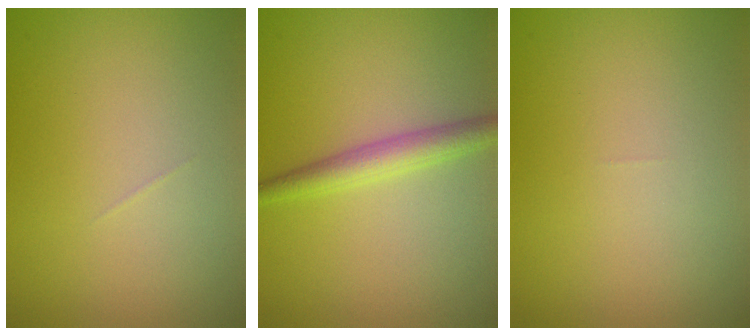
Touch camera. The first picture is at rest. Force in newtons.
{"total": 2.7, "press": 2.7, "slide": 0.0}
{"total": 0.0}